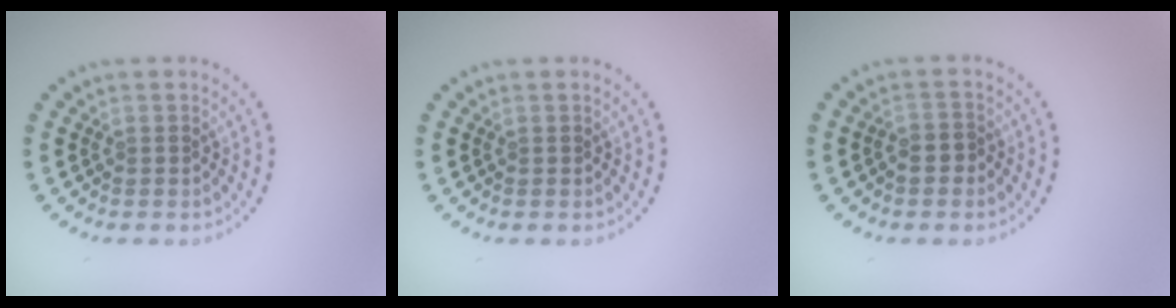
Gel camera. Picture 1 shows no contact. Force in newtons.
{"total": 0.0}
{"total": 1.3, "press": 1.1, "slide": 0.7}